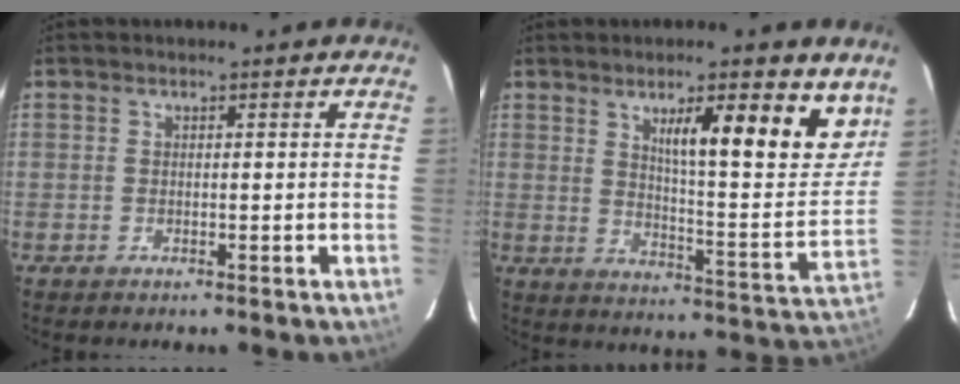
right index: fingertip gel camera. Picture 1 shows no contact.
{"total": 15.3, "force": [8.8, 2.7, 12.3], "torque": [-0.157, -0.013, 0.132]}